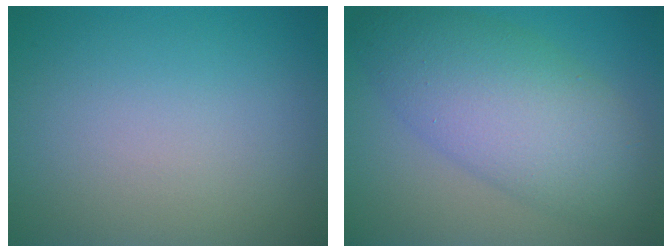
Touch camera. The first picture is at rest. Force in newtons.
{"total": 8.2, "press": 8.2, "slide": 0.2}